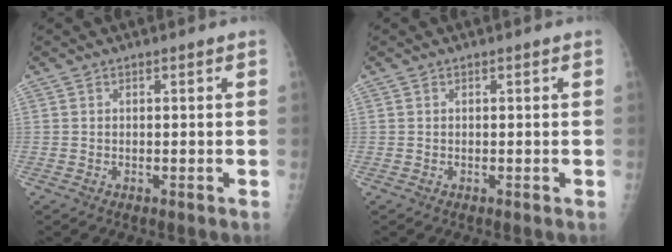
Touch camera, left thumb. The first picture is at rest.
{"total": 0.0}